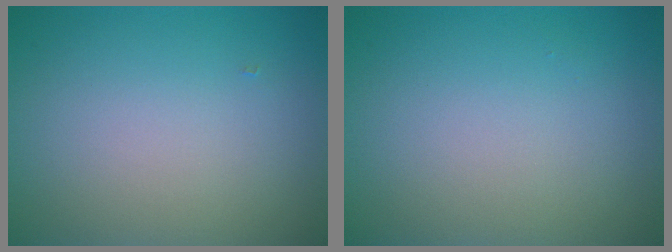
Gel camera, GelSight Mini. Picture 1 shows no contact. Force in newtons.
{"total": 0.0}